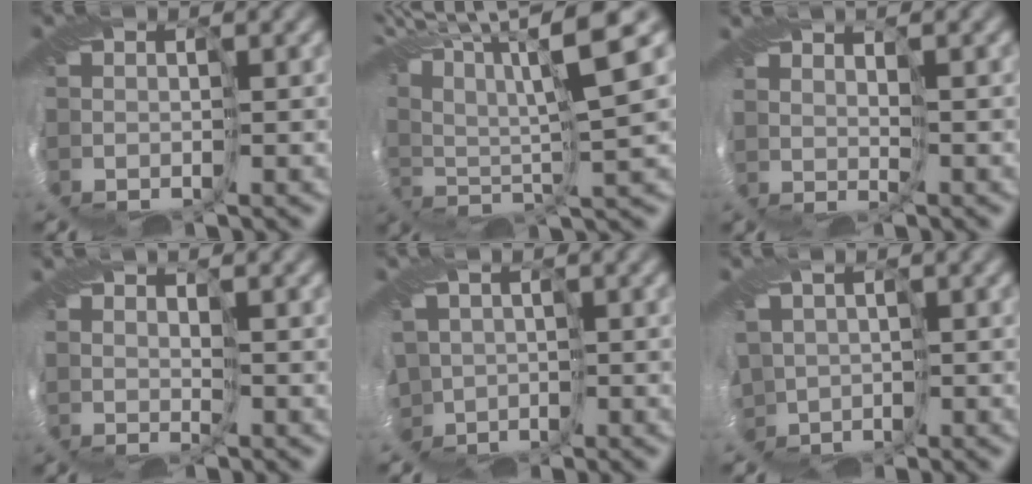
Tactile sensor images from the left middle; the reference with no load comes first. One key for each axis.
{"total": 10.7, "fx": 7.0, "fy": 1.6, "fz": 7.9, "tx": -0.175, "ty": 0.031, "tz": 0.129}
{"total": 2.7, "fx": 1.9, "fy": -1.4, "fz": -1.2, "tx": 0.012, "ty": -0.001, "tz": 0.036}
{"total": 2.6, "fx": 1.7, "fy": -1.5, "fz": -1.4, "tx": 0.016, "ty": 0.000, "tz": 0.032}
{"total": 3.8, "fx": -0.5, "fy": 3.3, "fz": 1.9, "tx": -0.039, "ty": -0.013, "tz": -0.009}
{"total": 3.0, "fx": 0.2, "fy": 2.6, "fz": 1.5, "tx": -0.041, "ty": -0.016, "tz": -0.001}